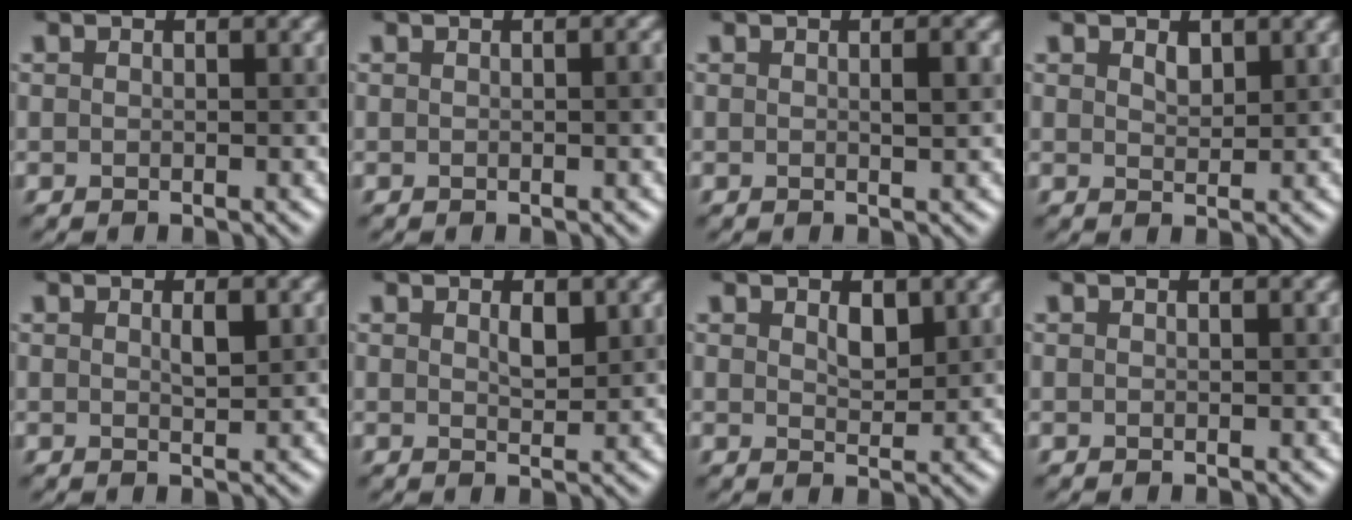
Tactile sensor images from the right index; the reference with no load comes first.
{"total": 0.9, "force": [0.0, 0.1, 0.9], "torque": [-0.012, 0.002, 0.000]}
{"total": 1.2, "force": [0.2, 0.2, 1.2], "torque": [-0.018, 0.001, 0.002]}
{"total": 1.2, "force": [0.8, 0.6, 0.6], "torque": [-0.012, -0.001, 0.017]}
{"total": 1.2, "force": [0.5, 0.3, 1.1], "torque": [-0.021, -0.002, 0.009]}
{"total": 1.4, "force": [0.7, 0.6, 1.1], "torque": [-0.021, -0.003, 0.015]}
{"total": 1.7, "force": [0.9, 0.9, 1.1], "torque": [-0.020, -0.003, 0.019]}
{"total": 0.0}